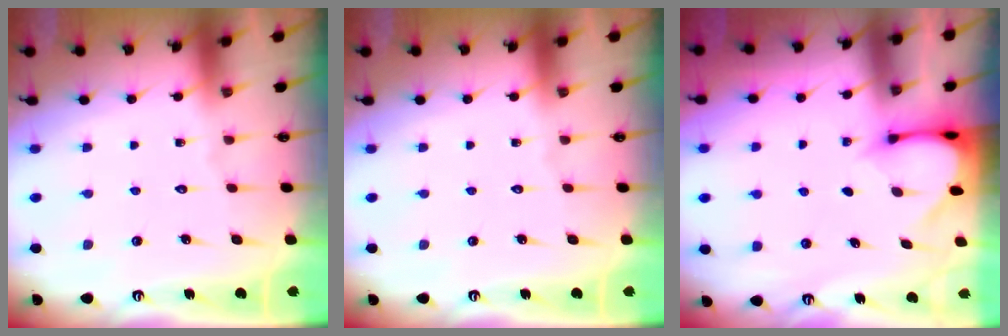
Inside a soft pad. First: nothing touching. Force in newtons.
{"total": 0.0}
{"total": 3.3, "press": 3.3, "slide": 0.3}